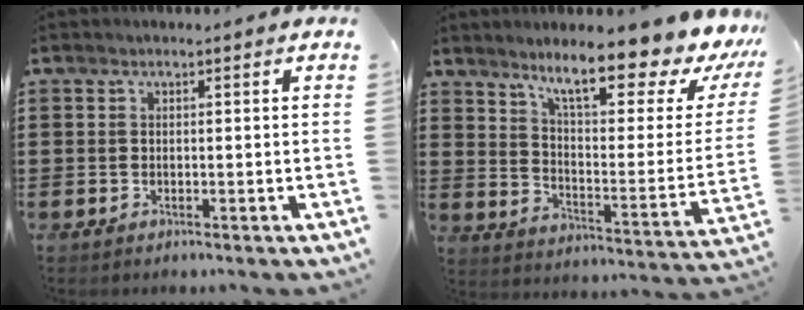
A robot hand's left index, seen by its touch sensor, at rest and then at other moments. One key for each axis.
{"total": 12.2, "fx": 9.2, "fy": 1.3, "fz": 7.9, "tx": -0.144, "ty": -0.065, "tz": 0.145}